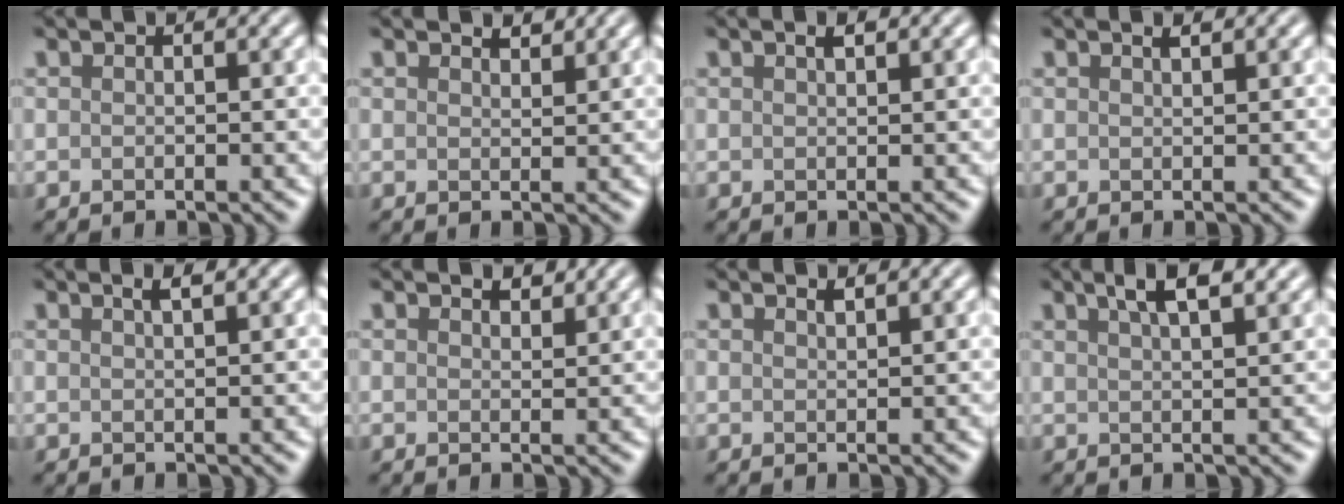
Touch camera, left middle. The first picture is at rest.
{"total": 1.3, "force": [1.2, 0.3, 0.3], "torque": [-0.012, 0.000, 0.020]}
{"total": 0.8, "force": [0.5, 0.2, 0.6], "torque": [-0.015, 0.000, 0.010]}
{"total": 0.6, "force": [0.4, 0.0, 0.4], "torque": [-0.008, -0.002, 0.008]}
{"total": 1.1, "force": [0.7, 0.1, 0.9], "torque": [-0.014, 0.002, 0.011]}
{"total": 1.4, "force": [1.2, 0.5, 0.5], "torque": [-0.012, -0.001, 0.020]}
{"total": 0.6, "force": [0.6, 0.0, 0.3], "torque": [-0.006, -0.002, 0.011]}
{"total": 3.9, "force": [2.7, 0.9, 2.7], "torque": [-0.034, 0.012, 0.036]}